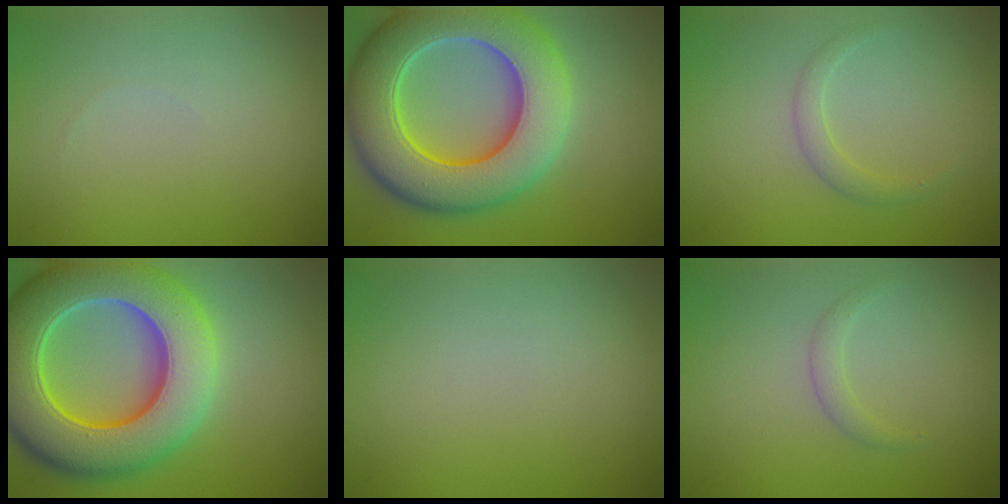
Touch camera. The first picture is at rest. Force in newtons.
{"total": 11.3, "press": 11.3, "slide": 0.8}
{"total": 1.3, "press": 1.2, "slide": 0.2}
{"total": 12.8, "press": 12.8, "slide": 0.6}
{"total": 0.0}
{"total": 1.0, "press": 1.0, "slide": 0.1}